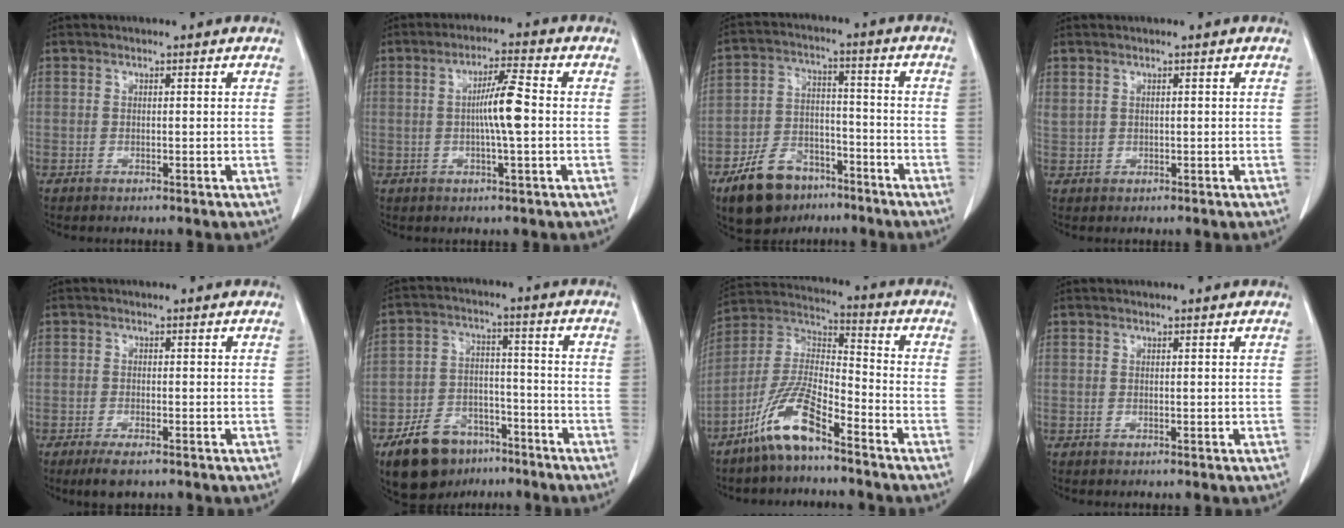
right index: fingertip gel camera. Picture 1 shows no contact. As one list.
[{"total": 6.0, "force": [-0.1, 0.0, 6.0], "torque": [-0.105, 0.006, -0.001]}, {"total": 11.0, "force": [-7.5, 6.1, 5.1], "torque": [-0.105, 0.004, -0.127]}, {"total": 1.3, "force": [0.8, 0.8, 0.5], "torque": [-0.016, 0.016, 0.028]}, {"total": 3.5, "force": [-2.5, 0.8, 2.3], "torque": [-0.044, -0.006, -0.039]}, {"total": 11.5, "force": [-7.8, 6.7, 5.1], "torque": [-0.097, 0.009, -0.128]}, {"total": 11.4, "force": [-7.7, 2.2, 8.2], "torque": [-0.177, -0.001, -0.154]}, {"total": 0.0}]